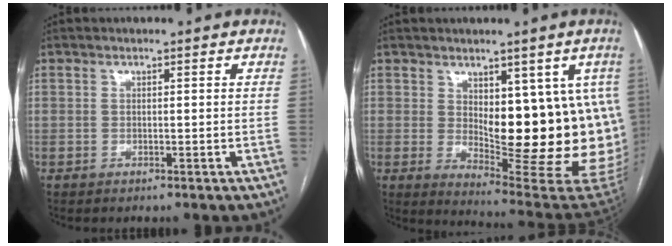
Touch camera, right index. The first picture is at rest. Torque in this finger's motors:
{"motor_torque": [1.74, 0.07, 0.79, 0.13]}